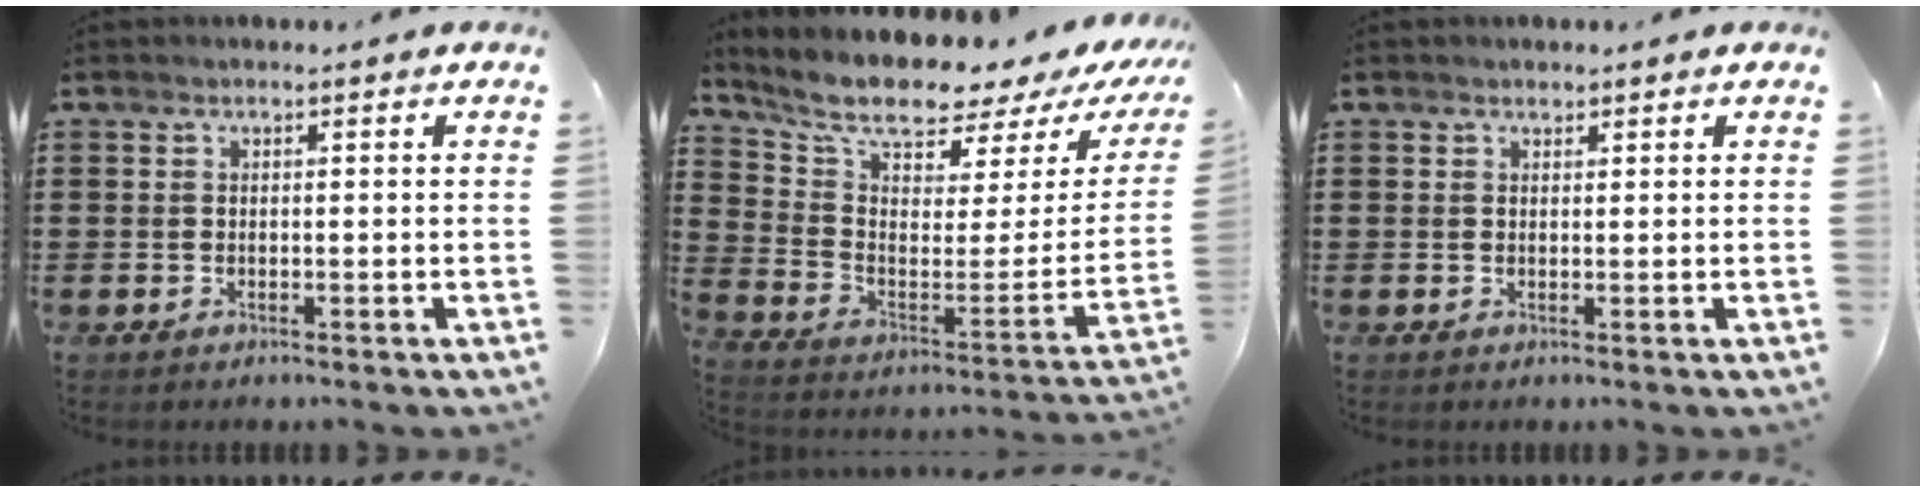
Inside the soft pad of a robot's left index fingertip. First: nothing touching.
{"total": 7.5, "force": [6.8, 1.5, 2.8], "torque": [-0.078, -0.067, 0.111]}
{"total": 0.9, "force": [0.7, 0.5, 0.1], "torque": [0.004, -0.001, 0.012]}